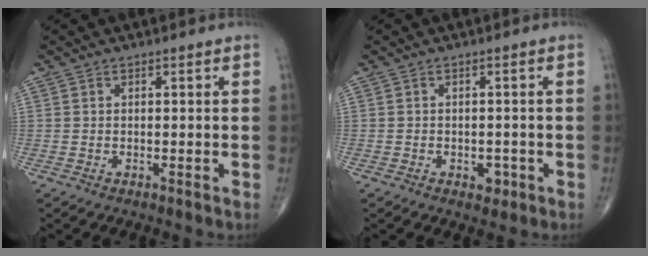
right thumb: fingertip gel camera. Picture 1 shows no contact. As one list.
[{"total": 2.2, "force": [-0.9, 1.6, 1.3], "torque": [-0.006, 0.003, -0.009]}]